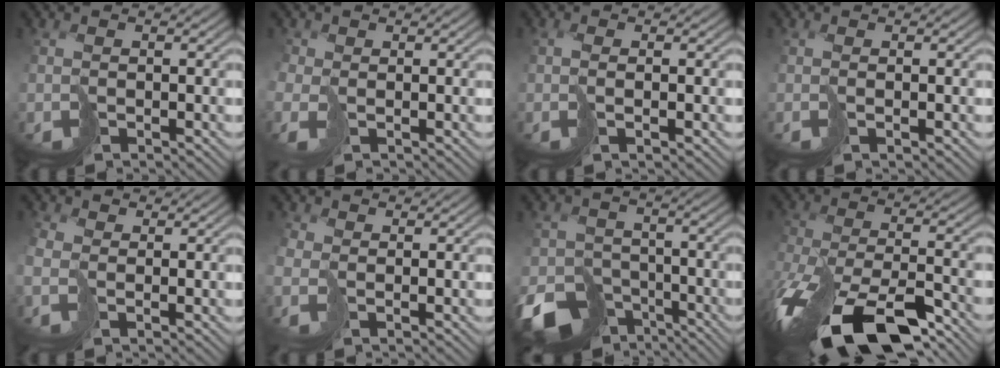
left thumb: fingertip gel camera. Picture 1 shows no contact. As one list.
[{"total": 2.9, "force": [-0.9, 2.1, 1.8], "torque": [-0.063, -0.006, -0.024]}, {"total": 2.1, "force": [-0.2, 0.5, 2.1], "torque": [-0.046, -0.001, -0.006]}, {"total": 1.0, "force": [-0.1, 0.1, 1.0], "torque": [-0.023, 0.000, -0.004]}, {"total": 3.1, "force": [0.5, 2.1, 2.2], "torque": [-0.076, -0.001, 0.007]}, {"total": 2.4, "force": [0.2, 1.6, 1.9], "torque": [-0.066, -0.001, 0.000]}, {"total": 8.9, "force": [-5.9, 5.7, 3.3], "torque": [-0.067, -0.027, -0.102]}, {"total": 16.4, "force": [-10.4, 7.1, 10.4], "torque": [-0.263, -0.053, -0.153]}]